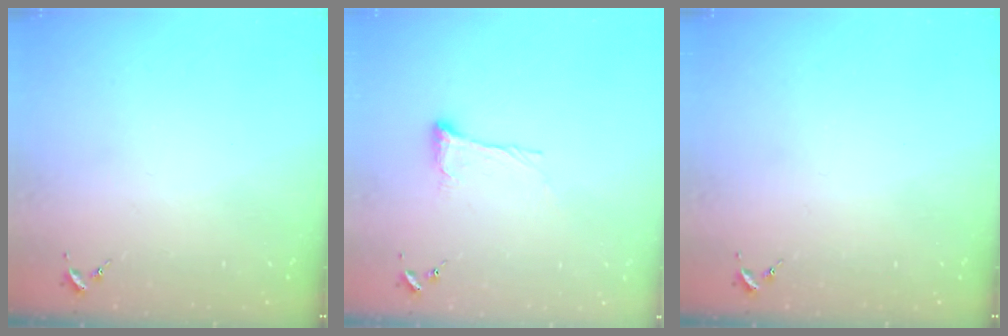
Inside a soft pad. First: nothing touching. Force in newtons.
{"total": 10.2, "press": 10.2, "slide": 0.7}
{"total": 0.0}